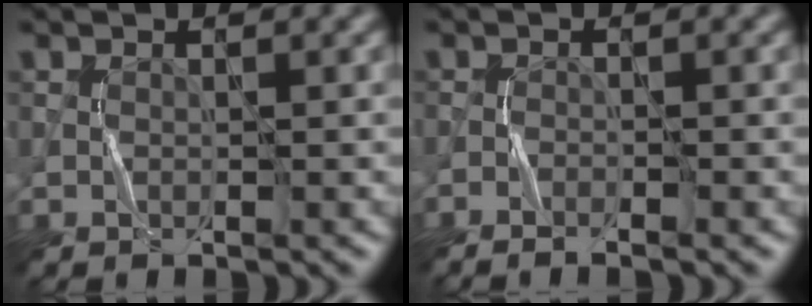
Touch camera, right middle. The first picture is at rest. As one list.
[{"total": 2.4, "force": [-1.9, 0.2, 1.4], "torque": [-0.040, 0.000, -0.037]}]